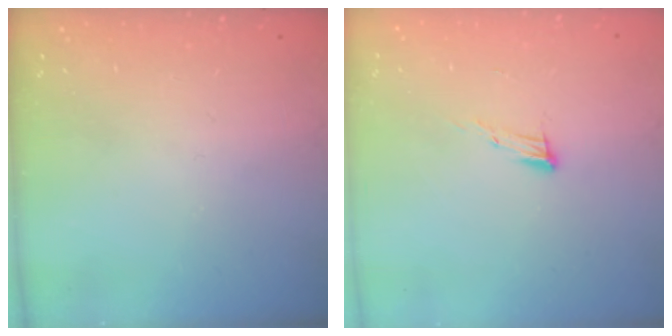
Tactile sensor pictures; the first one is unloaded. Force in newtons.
{"total": 7.7, "press": 7.6, "slide": 1.2}